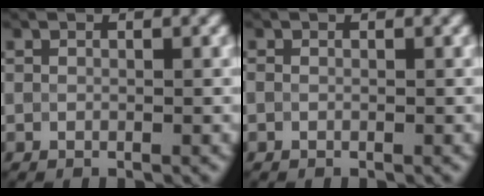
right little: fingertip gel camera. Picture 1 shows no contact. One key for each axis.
{"total": 0.0}